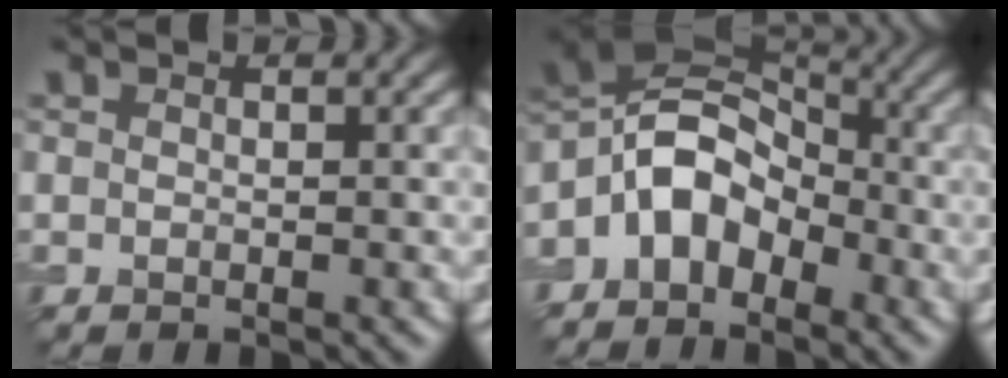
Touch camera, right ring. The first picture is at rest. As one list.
[{"total": 6.2, "force": [-2.6, 4.2, 3.7], "torque": [-0.056, 0.016, -0.062]}]